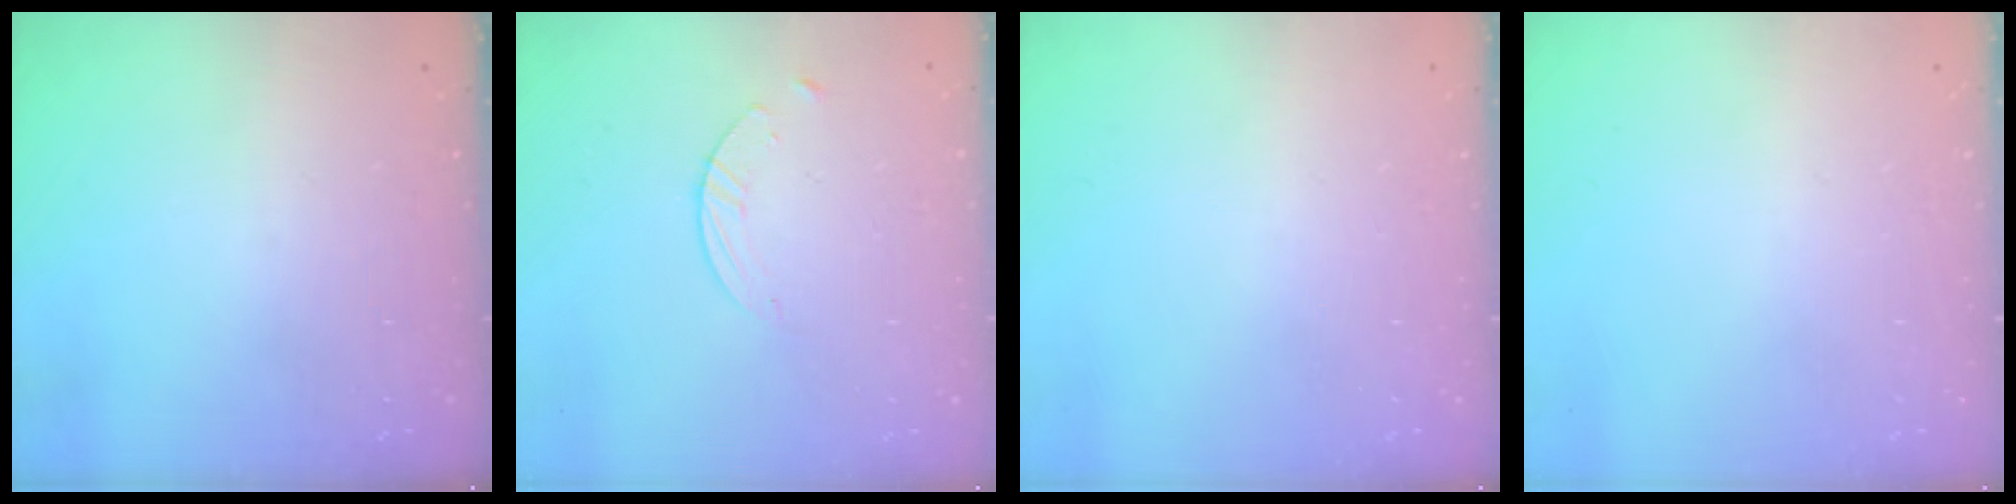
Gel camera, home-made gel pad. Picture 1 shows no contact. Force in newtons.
{"total": 2.7, "press": 2.6, "slide": 0.3}
{"total": 0.0}
{"total": 0.0}